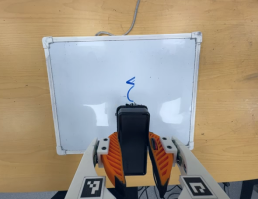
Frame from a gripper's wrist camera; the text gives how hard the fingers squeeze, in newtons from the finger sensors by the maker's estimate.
{"total": 8.2, "left": 6.0, "right": 10.5}